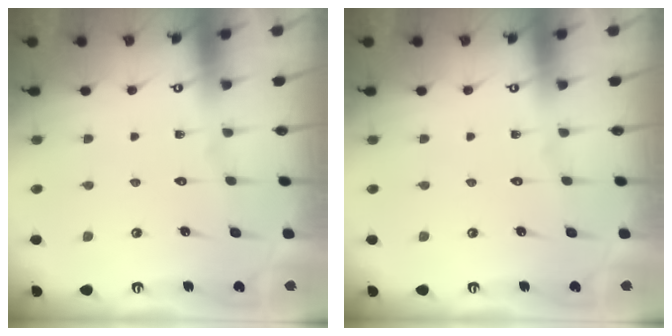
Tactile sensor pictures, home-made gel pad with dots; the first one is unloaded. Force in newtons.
{"total": 0.0}